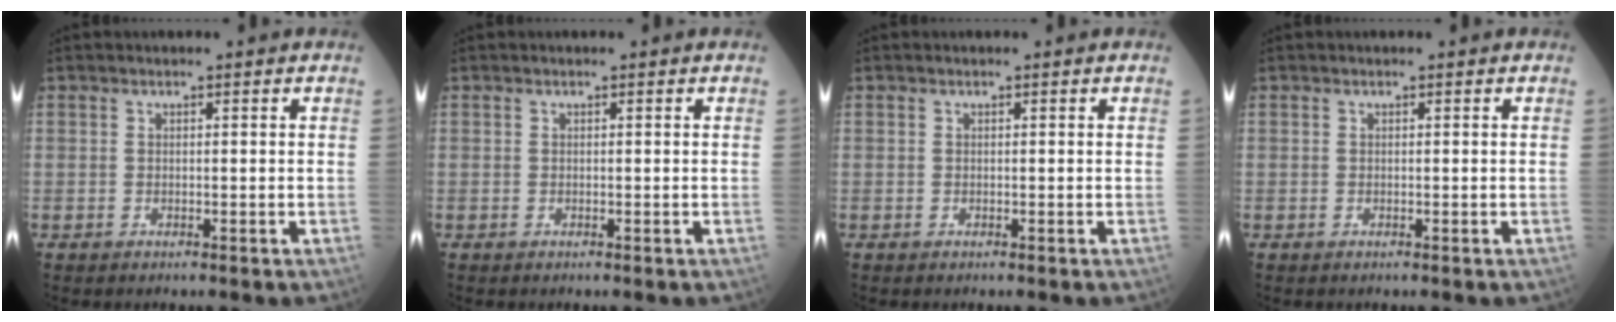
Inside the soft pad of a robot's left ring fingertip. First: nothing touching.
{"total": 0.0}
{"total": 0.0}
{"total": 0.0}